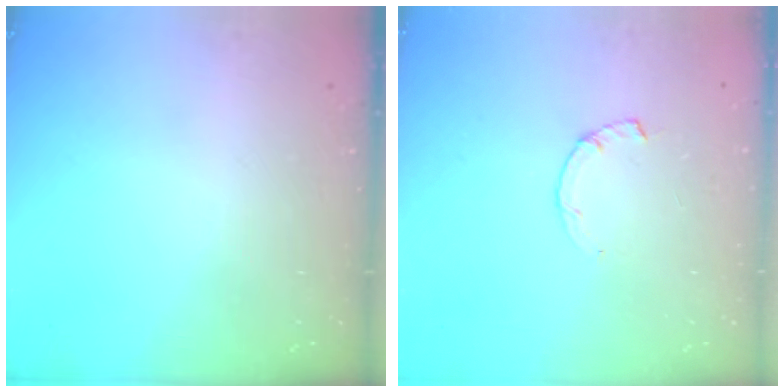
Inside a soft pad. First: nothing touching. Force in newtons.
{"total": 1.0, "press": 0.9, "slide": 0.2}